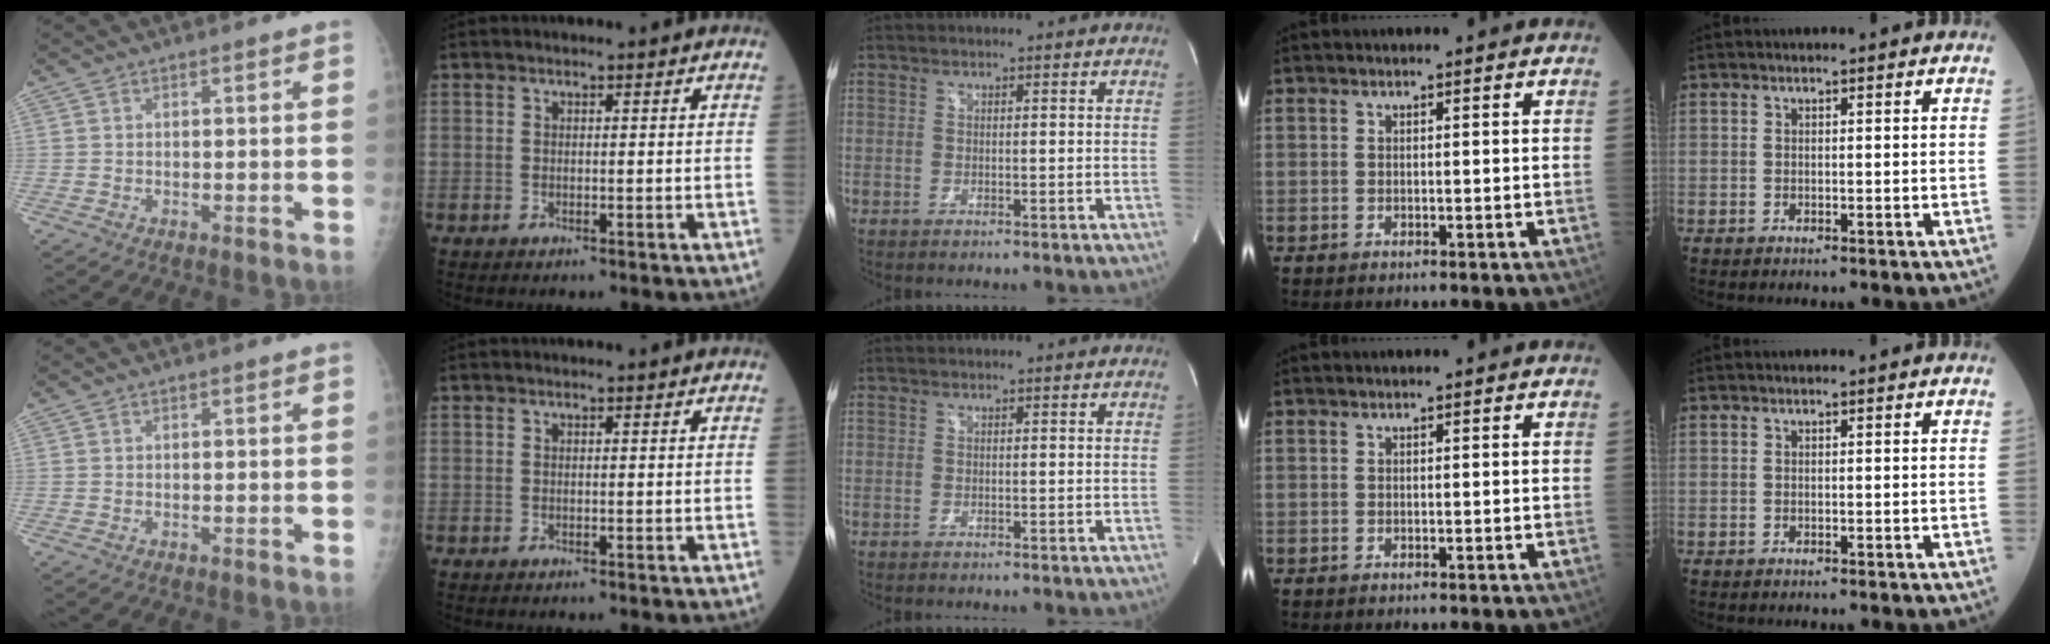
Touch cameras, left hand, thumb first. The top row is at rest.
{}